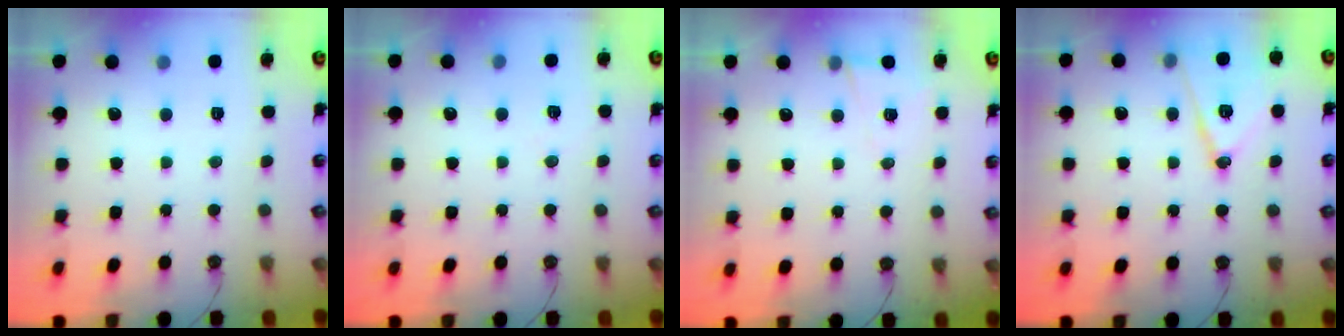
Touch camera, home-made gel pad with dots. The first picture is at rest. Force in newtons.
{"total": 6.0, "press": 4.5, "slide": 4.1}
{"total": 5.0, "press": 3.5, "slide": 3.6}
{"total": 13.4, "press": 13.0, "slide": 3.3}